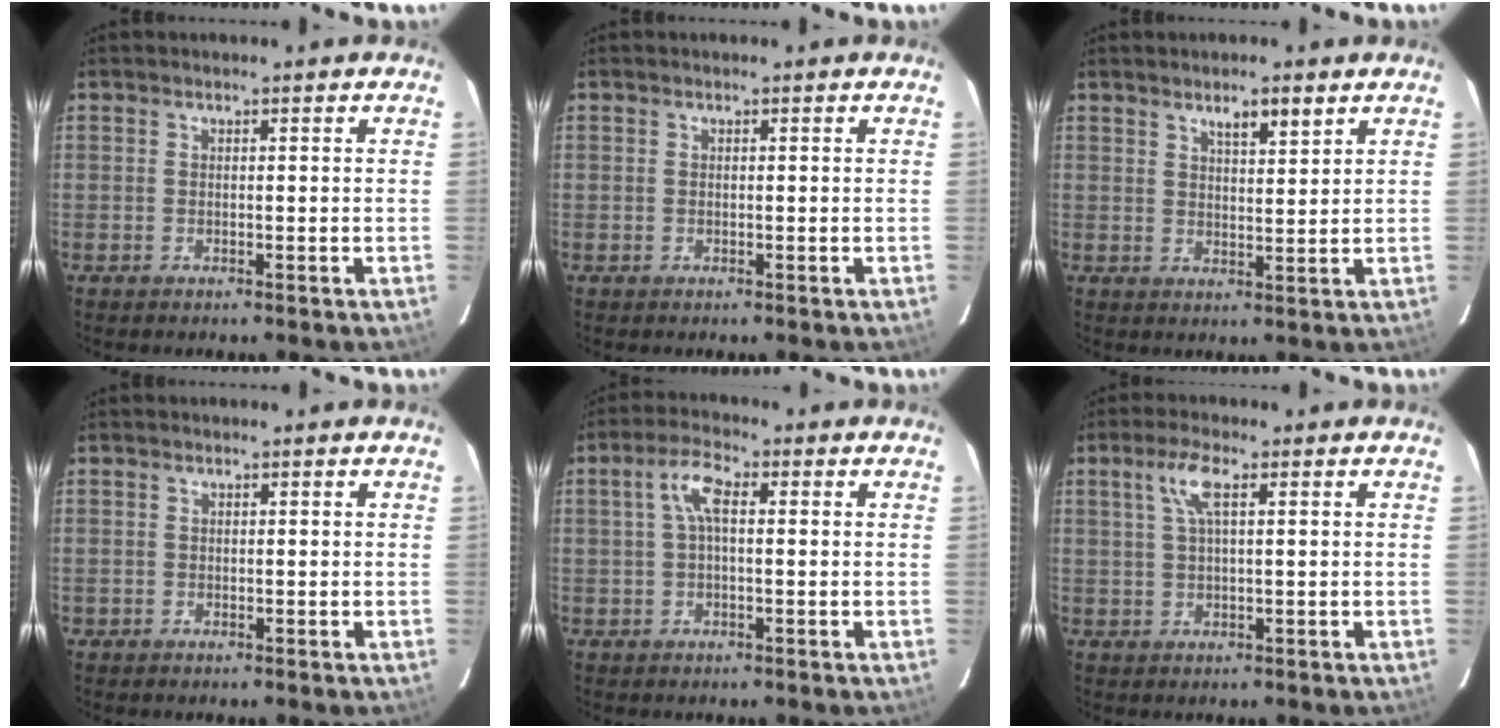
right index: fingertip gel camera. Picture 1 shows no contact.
{"total": 0.0}
{"total": 4.2, "force": [2.9, 1.0, 2.9], "torque": [-0.043, 0.002, 0.048]}
{"total": 0.6, "force": [-0.1, 0.6, -0.1], "torque": [0.002, 0.002, -0.001]}
{"total": 4.6, "force": [0.7, 1.7, 4.3], "torque": [-0.085, 0.014, 0.012]}
{"total": 4.4, "force": [1.7, 0.8, 4.0], "torque": [-0.082, 0.007, 0.033]}